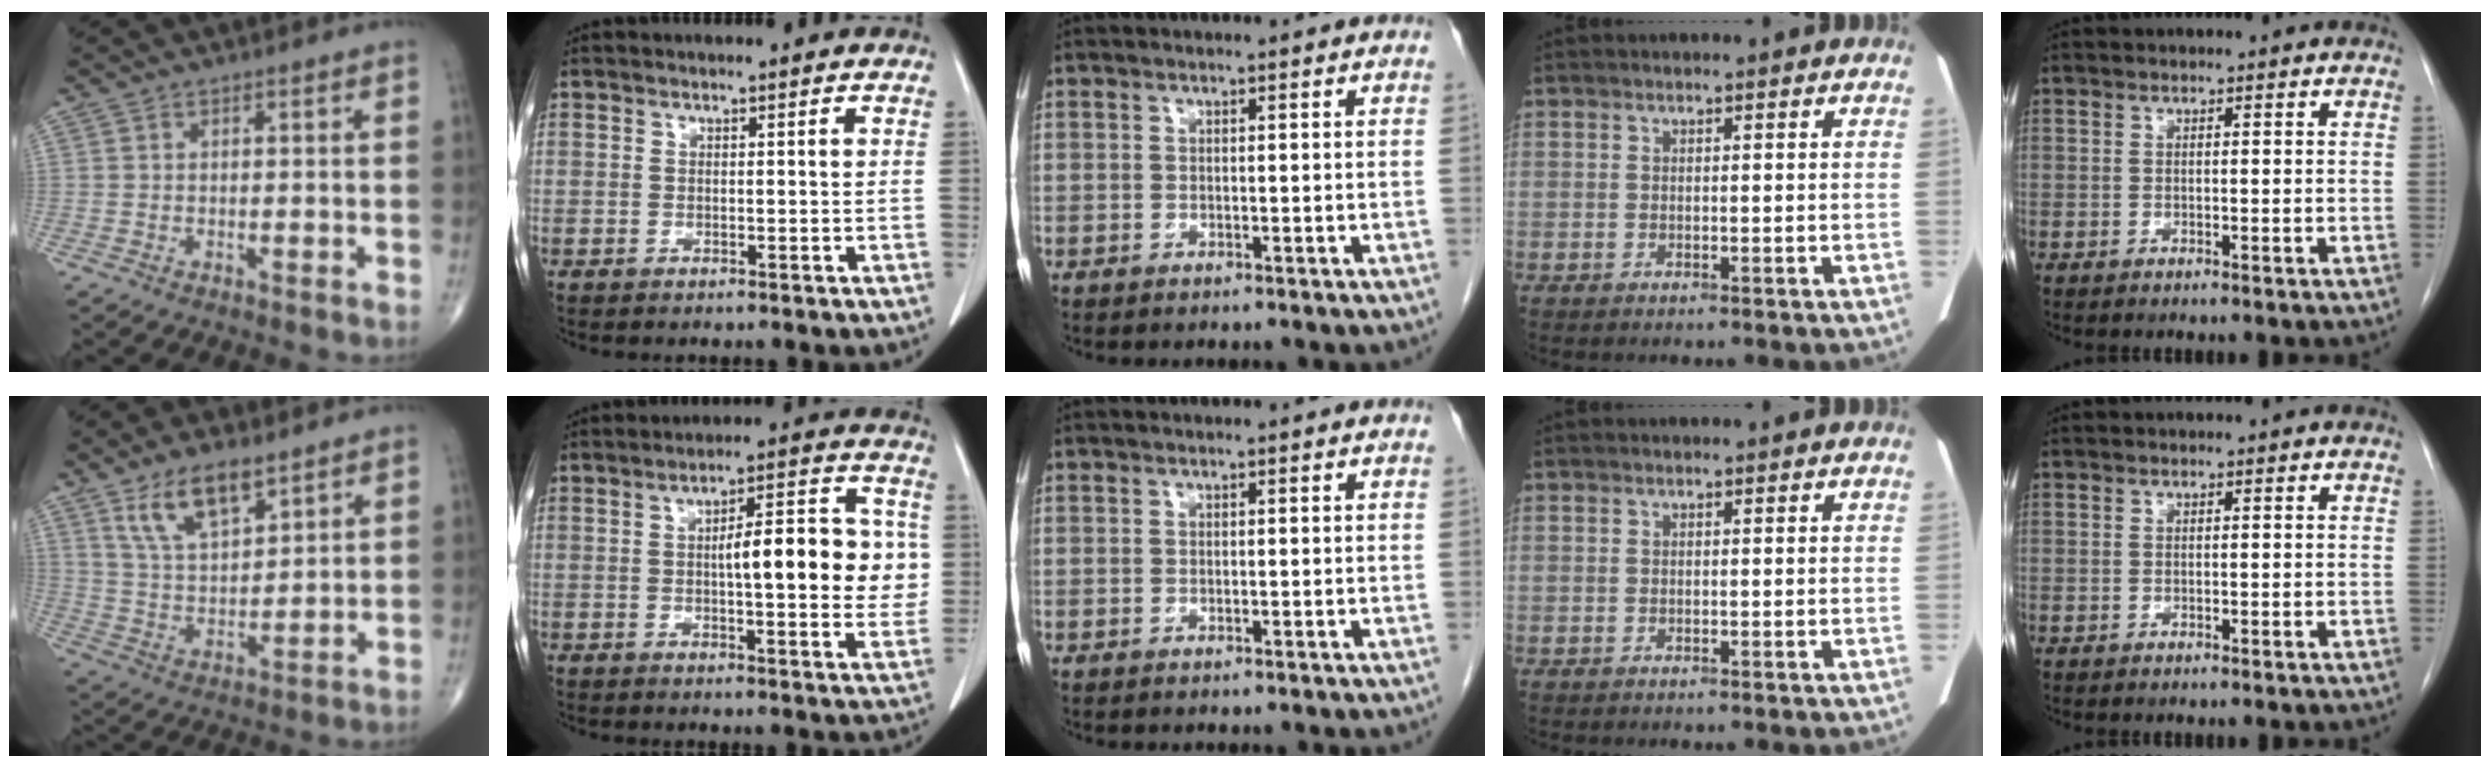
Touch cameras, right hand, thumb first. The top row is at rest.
{"thumb": {"total": 10.9, "force": [6.8, 4.4, 7.3], "torque": [-0.121, -0.034, 0.137]}, "index": {"total": 12.7, "force": [0.6, 3.4, 12.2], "torque": [-0.165, 0.026, 0.009]}}